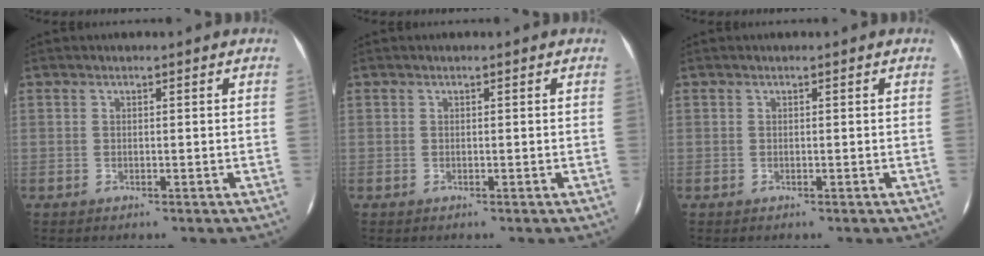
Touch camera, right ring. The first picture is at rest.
{"total": 0.0}
{"total": 0.0}